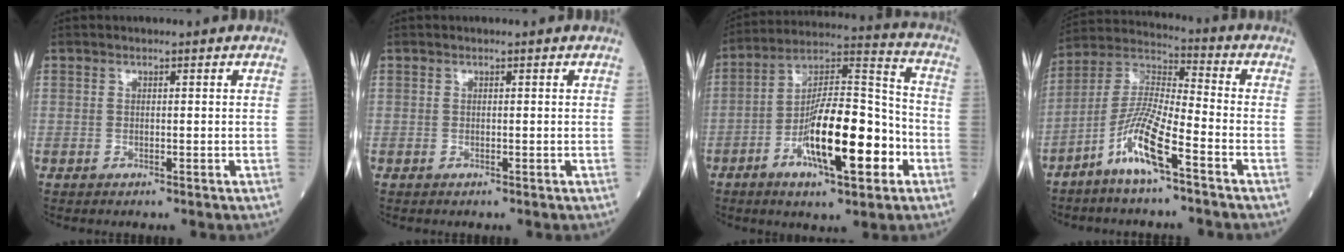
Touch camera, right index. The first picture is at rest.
{"total": 0.0}
{"total": 16.9, "force": [-5.8, 4.1, 15.4], "torque": [-0.270, 0.007, -0.094]}
{"total": 10.3, "force": [-5.8, 0.9, 8.5], "torque": [-0.178, -0.003, -0.121]}